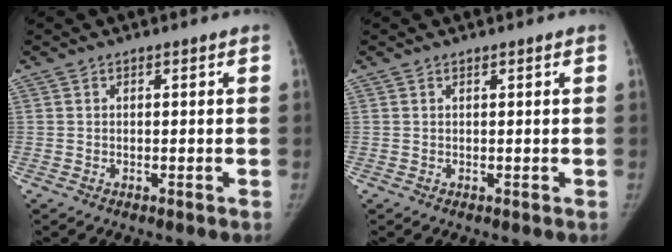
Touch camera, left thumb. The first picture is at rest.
{"total": 0.0}